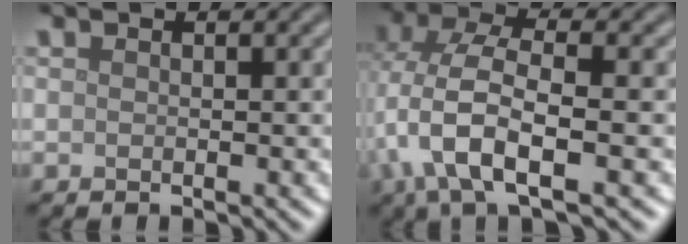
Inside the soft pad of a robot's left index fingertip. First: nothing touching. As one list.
[{"total": 6.7, "force": [-1.1, 2.6, 6.1], "torque": [-0.127, 0.005, -0.030]}]